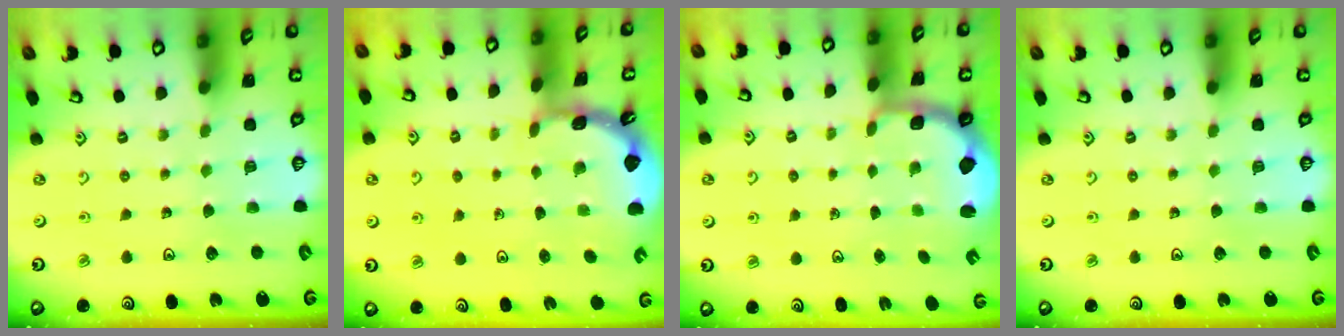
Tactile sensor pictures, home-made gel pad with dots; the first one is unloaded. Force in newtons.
{"total": 1.8, "press": 1.8, "slide": 0.1}
{"total": 2.5, "press": 1.3, "slide": 2.1}
{"total": 0.0}